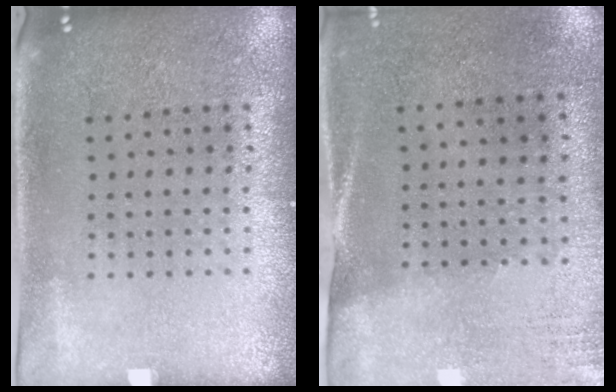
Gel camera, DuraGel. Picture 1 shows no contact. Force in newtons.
{"total": 2.6, "press": 2.3, "slide": 1.3}